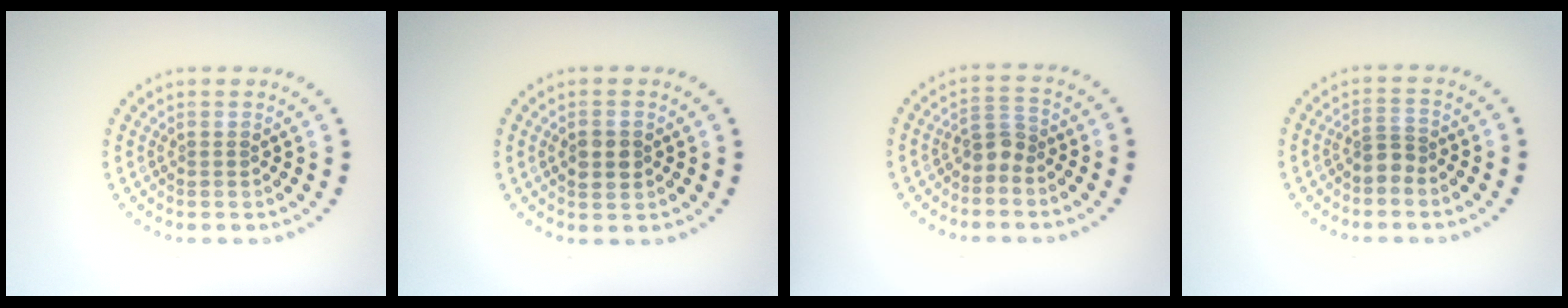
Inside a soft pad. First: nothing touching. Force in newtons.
{"total": 2.6, "press": 2.6, "slide": 0.2}
{"total": 2.2, "press": 1.7, "slide": 1.4}
{"total": 1.5, "press": 1.1, "slide": 1.1}